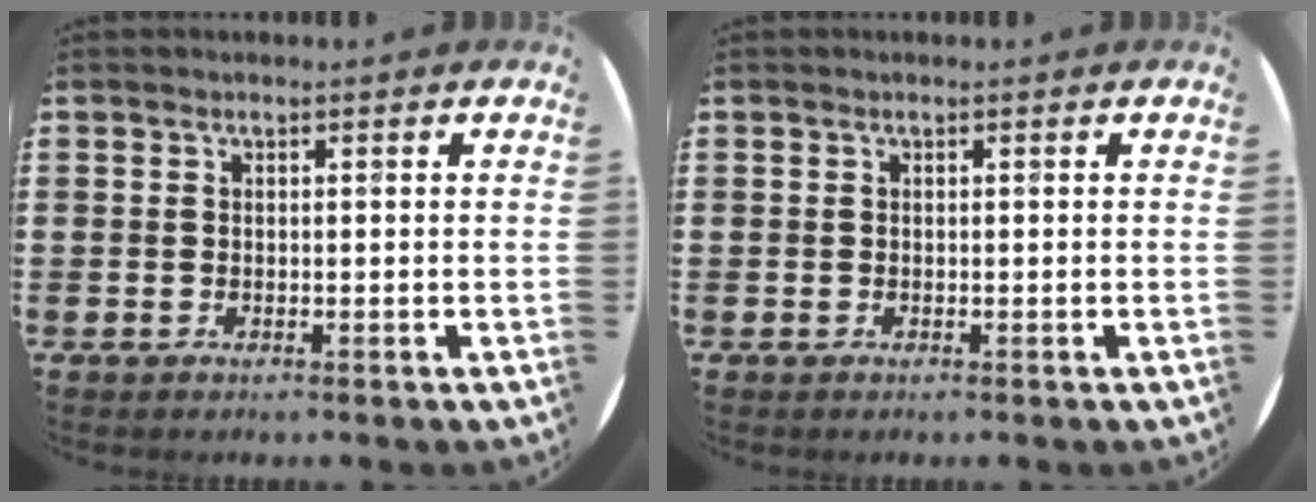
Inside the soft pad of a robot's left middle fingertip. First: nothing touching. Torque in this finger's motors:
{"motor_torque": [0.00, 0.00, 0.00, 0.00]}